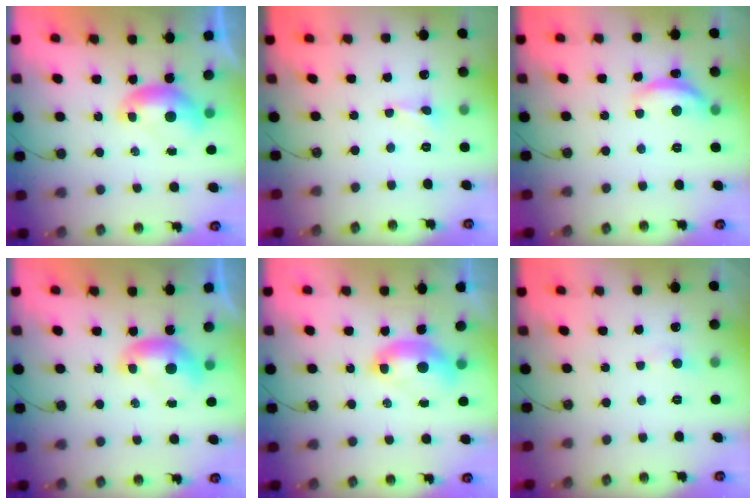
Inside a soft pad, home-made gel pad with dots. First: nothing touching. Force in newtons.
{"total": 0.8, "press": 0.8, "slide": 0.2}
{"total": 6.8, "press": 6.8, "slide": 0.7}
{"total": 0.0}
{"total": 2.6, "press": 2.6, "slide": 0.6}
{"total": 1.9, "press": 1.7, "slide": 0.7}